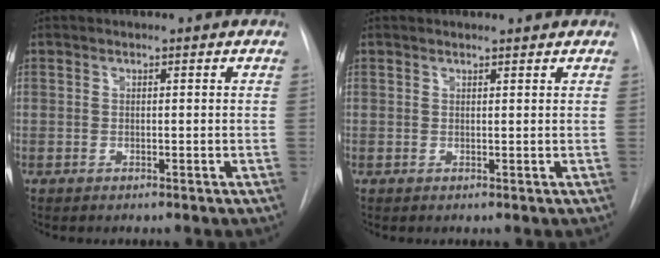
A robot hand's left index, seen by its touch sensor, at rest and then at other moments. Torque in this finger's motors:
{"motor_torque": [0.35, -0.37, -0.01, -0.01]}